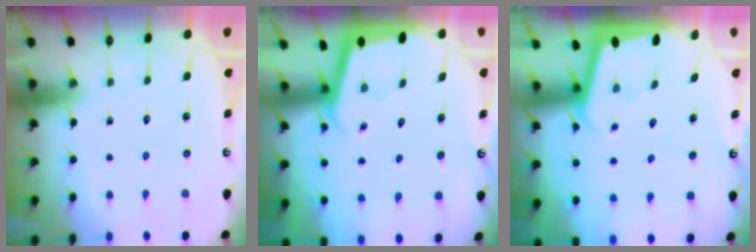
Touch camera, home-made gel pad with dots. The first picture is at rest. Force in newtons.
{"total": 1.8, "press": 1.8, "slide": 0.2}
{"total": 1.9, "press": 1.9, "slide": 0.1}